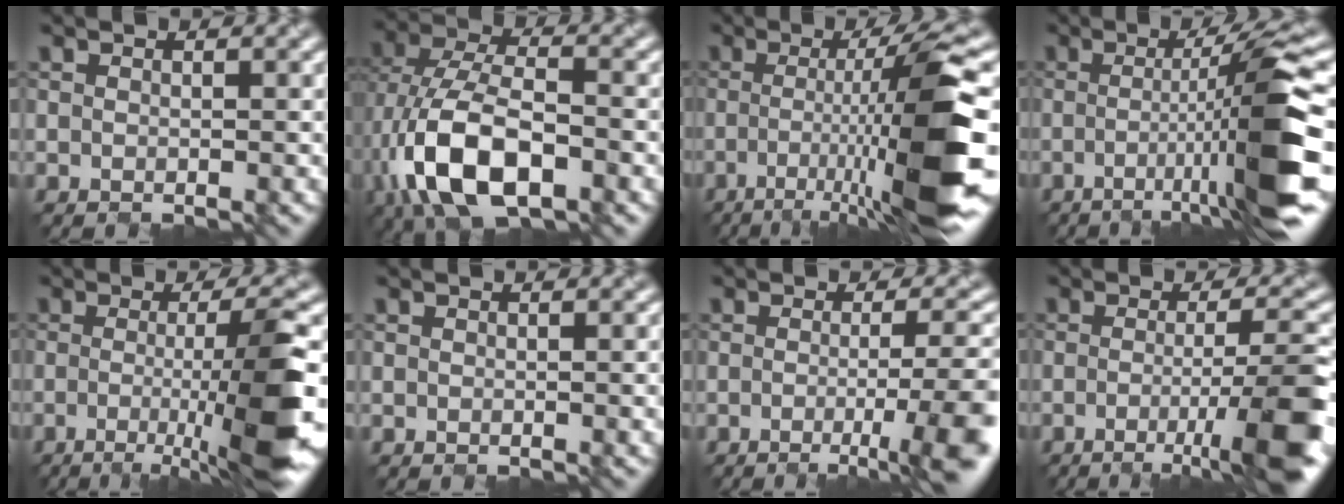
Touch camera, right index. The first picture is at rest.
{"total": 10.8, "force": [-3.4, 5.8, 8.5], "torque": [-0.180, -0.008, -0.065]}
{"total": 12.5, "force": [-2.2, 1.9, 12.2], "torque": [-0.165, -0.002, -0.035]}
{"total": 10.2, "force": [-1.8, 1.1, 10.0], "torque": [-0.135, -0.003, -0.033]}
{"total": 9.8, "force": [-1.6, 1.7, 9.5], "torque": [-0.122, -0.017, -0.025]}
{"total": 1.8, "force": [0.1, 0.6, 1.7], "torque": [-0.016, 0.003, 0.001]}
{"total": 7.4, "force": [-1.8, 1.5, 7.1], "torque": [-0.090, -0.015, -0.025]}
{"total": 8.3, "force": [-2.4, 1.4, 7.8], "torque": [-0.102, -0.008, -0.041]}